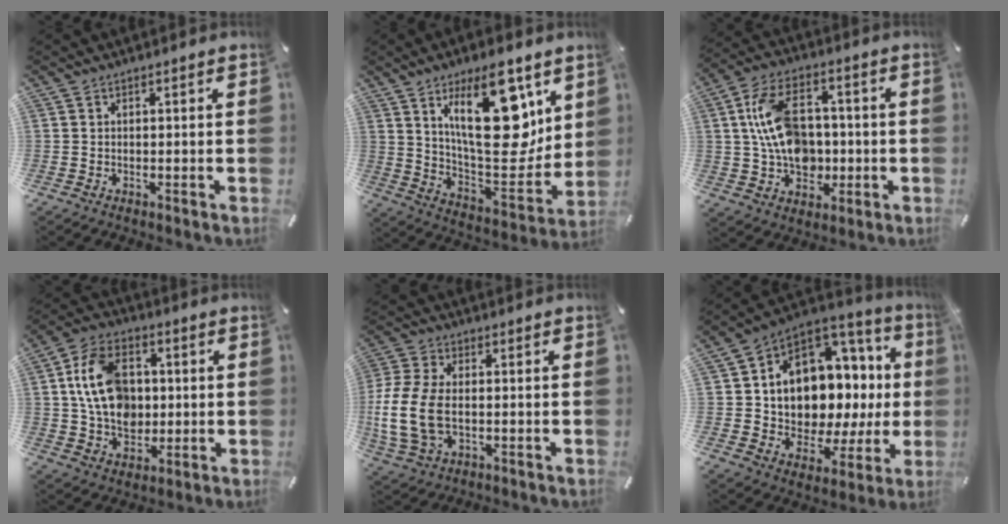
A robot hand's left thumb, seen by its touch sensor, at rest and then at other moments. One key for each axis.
{"total": 23.7, "fx": 10.7, "fy": 10.4, "fz": 18.5, "tx": -0.287, "ty": -0.064, "tz": 0.168}
{"total": 14.6, "fx": 0.6, "fy": 10.7, "fz": 9.9, "tx": -0.201, "ty": 0.018, "tz": 0.015}
{"total": 13.9, "fx": 1.1, "fy": 10.7, "fz": 8.9, "tx": -0.174, "ty": 0.016, "tz": 0.023}
{"total": 12.4, "fx": -1.5, "fy": 8.0, "fz": 9.3, "tx": -0.211, "ty": -0.002, "tz": -0.024}
{"total": 13.2, "fx": 3.1, "fy": 9.9, "fz": 8.1, "tx": -0.119, "ty": -0.064, "tz": 0.058}